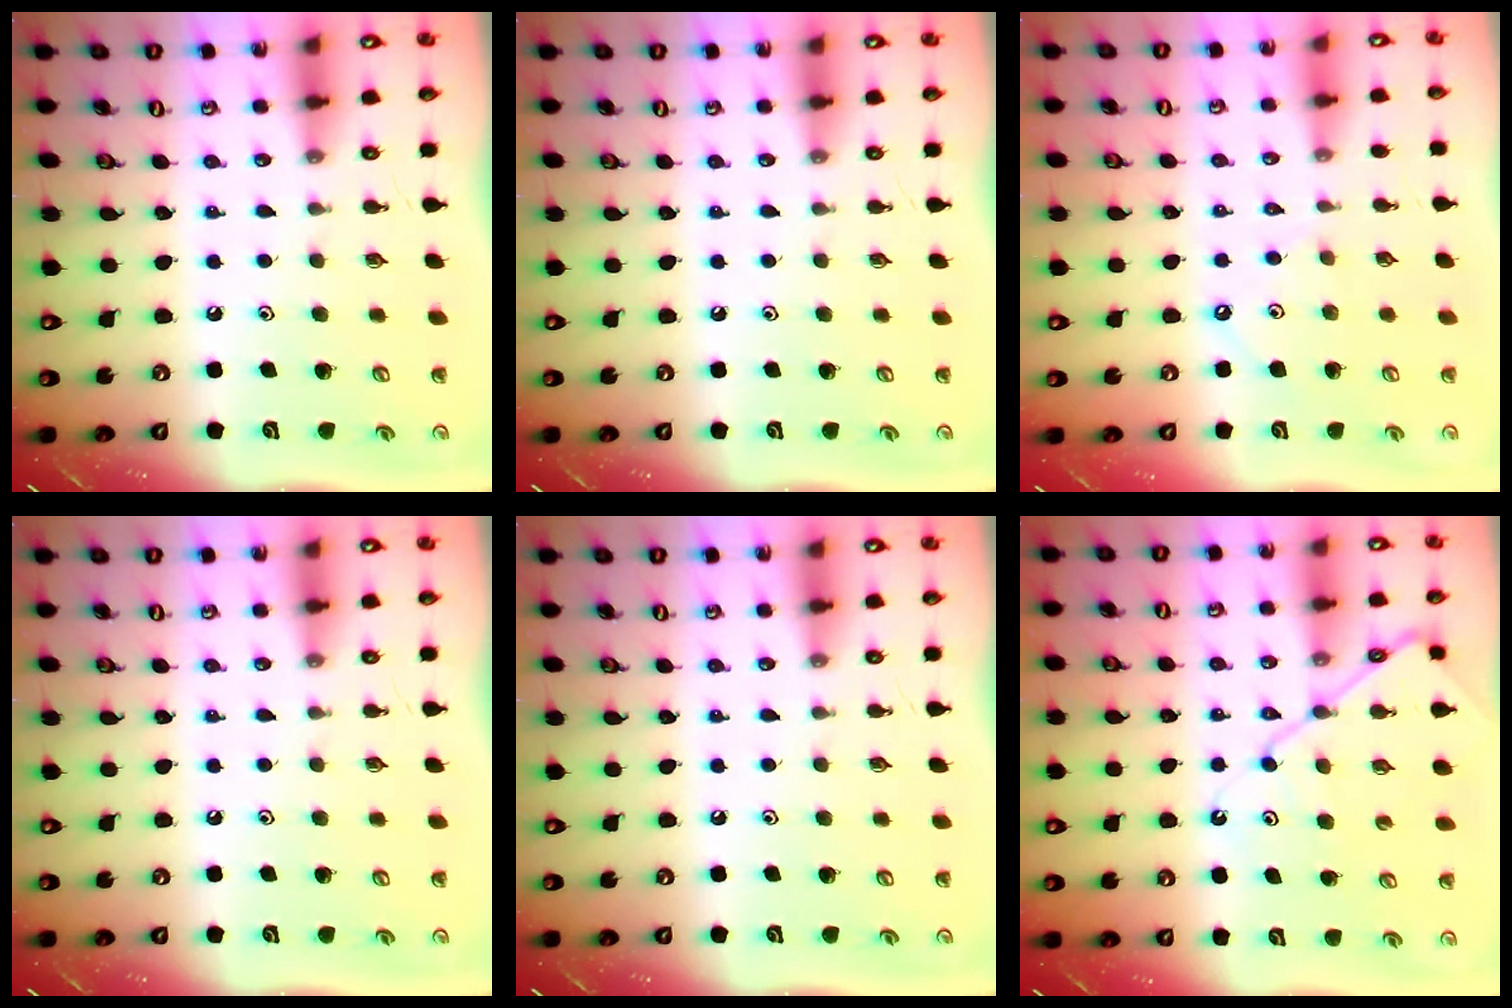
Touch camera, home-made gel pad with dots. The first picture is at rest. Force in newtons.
{"total": 0.0}
{"total": 2.5, "press": 2.5, "slide": 0.5}
{"total": 0.0}
{"total": 0.0}
{"total": 10.8, "press": 10.7, "slide": 1.1}